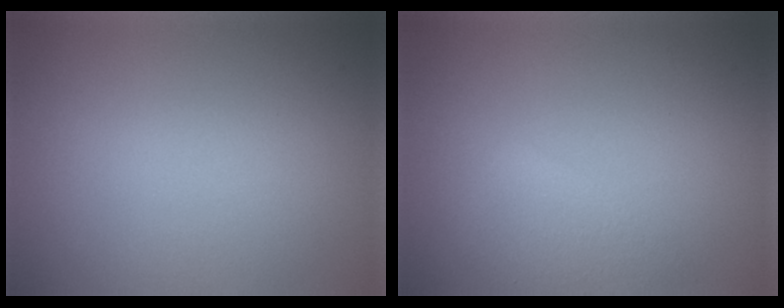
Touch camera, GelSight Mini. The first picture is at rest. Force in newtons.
{"total": 2.5, "press": 2.5, "slide": 0.1}